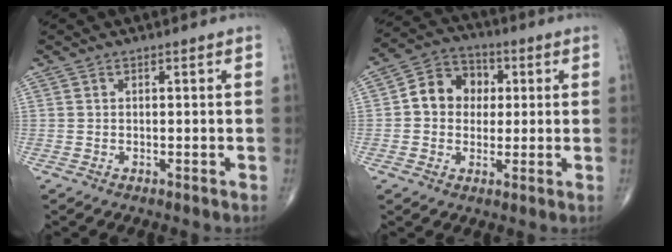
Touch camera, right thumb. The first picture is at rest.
{"total": 9.4, "force": [1.0, 7.8, 5.0], "torque": [-0.049, 0.020, 0.005]}